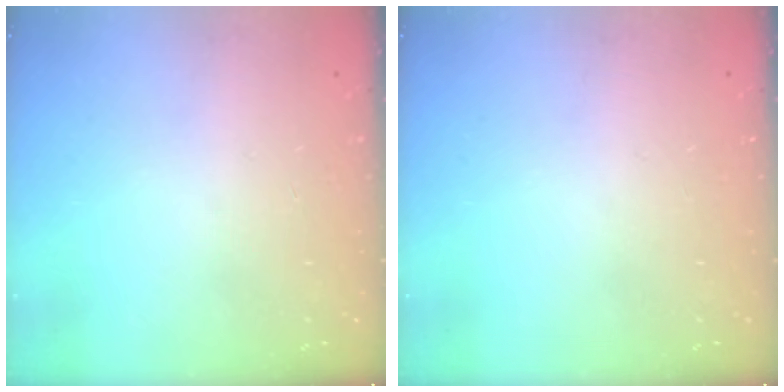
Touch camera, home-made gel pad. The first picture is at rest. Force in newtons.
{"total": 0.0}